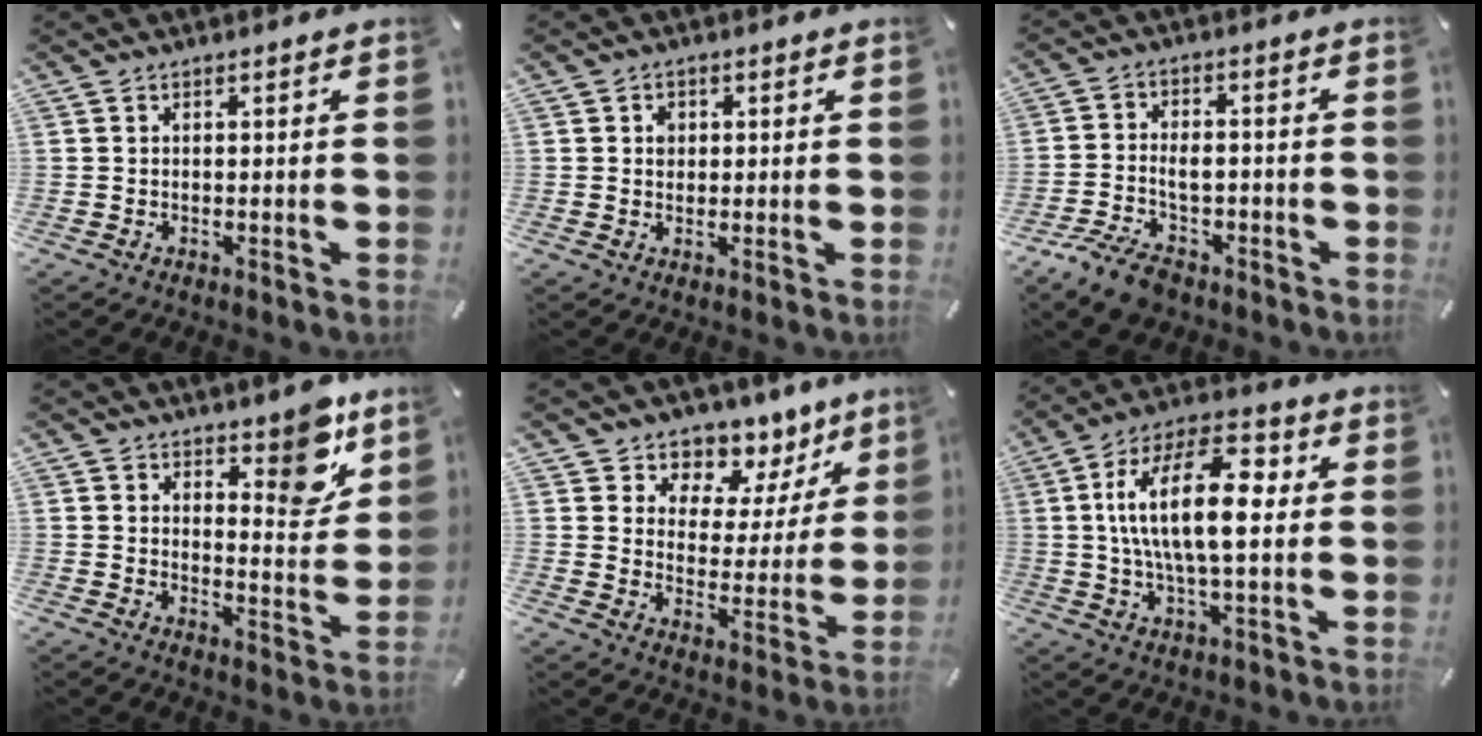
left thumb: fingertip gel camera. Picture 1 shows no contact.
{"total": 2.2, "force": [0.3, 2.0, 0.8], "torque": [-0.003, 0.001, 0.000]}
{"total": 7.8, "force": [-3.1, 5.4, 4.6], "torque": [-0.088, 0.017, -0.056]}
{"total": 10.1, "force": [6.8, 5.0, 5.6], "torque": [-0.051, -0.052, 0.112]}
{"total": 8.3, "force": [5.9, 5.8, 0.4], "torque": [-0.002, -0.069, 0.104]}
{"total": 18.2, "force": [2.5, 8.1, 16.1], "torque": [-0.310, 0.002, 0.036]}